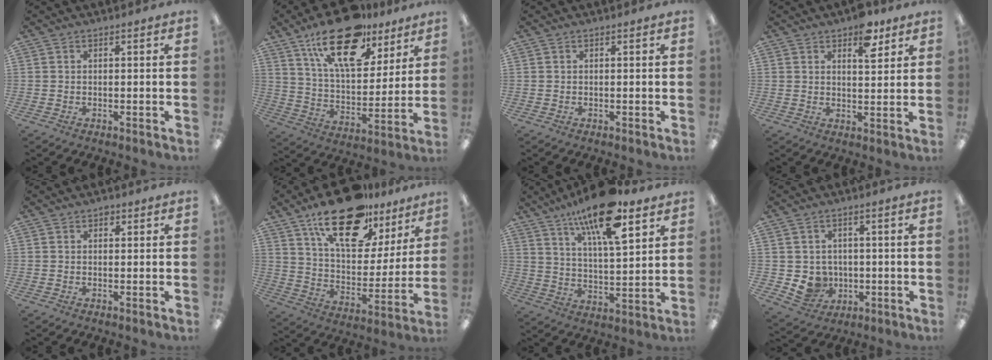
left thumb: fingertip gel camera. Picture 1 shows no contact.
{"total": 22.3, "force": [14.2, 10.3, 13.9], "torque": [-0.224, -0.068, 0.245]}
{"total": 0.0}
{"total": 8.2, "force": [5.1, 3.9, 5.0], "torque": [-0.047, -0.030, 0.082]}
{"total": 1.4, "force": [0.9, 0.9, 0.6], "torque": [-0.005, -0.001, 0.014]}
{"total": 21.7, "force": [14.6, 9.8, 12.7], "torque": [-0.195, -0.089, 0.252]}
{"total": 18.8, "force": [12.5, 6.0, 12.6], "torque": [-0.216, -0.061, 0.204]}
{"total": 6.2, "force": [-0.1, 6.1, 1.3], "torque": [-0.036, -0.002, 0.008]}